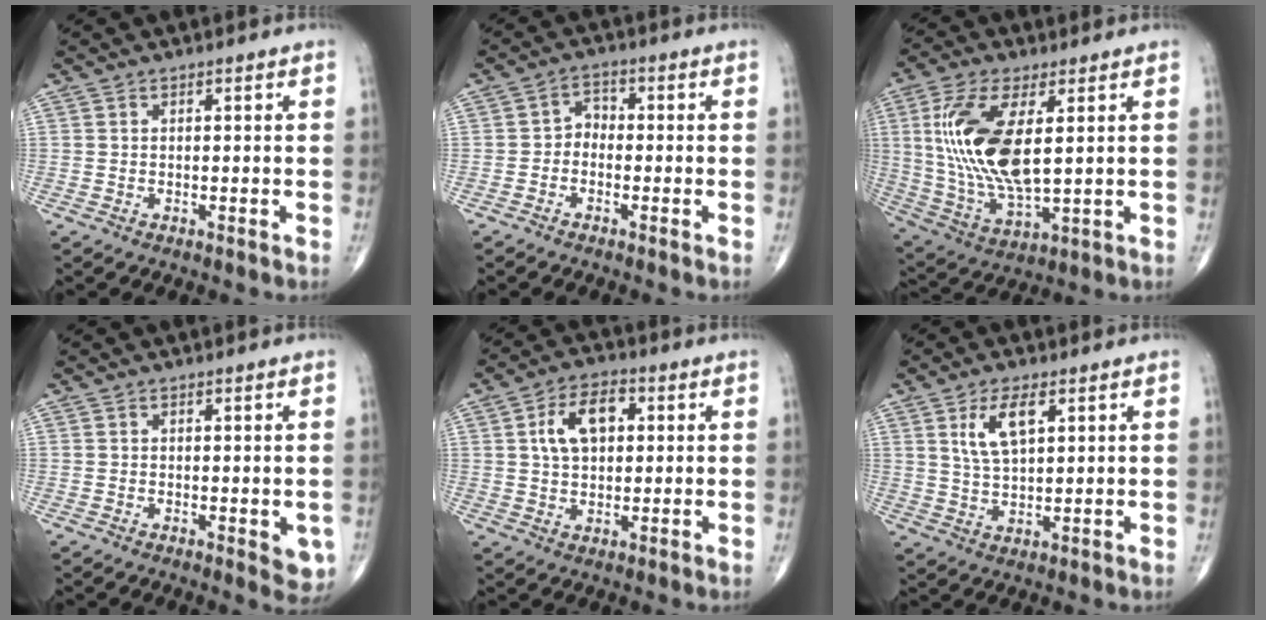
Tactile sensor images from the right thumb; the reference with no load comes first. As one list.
[{"total": 2.9, "force": [-1.0, 2.2, 1.6], "torque": [-0.008, 0.020, -0.032]}, {"total": 17.3, "force": [3.2, 7.2, 15.4], "torque": [-0.325, -0.018, 0.069]}, {"total": 4.3, "force": [-1.1, 1.9, 3.7], "torque": [-0.025, -0.006, -0.013]}, {"total": 9.1, "force": [2.1, 5.6, 6.9], "torque": [-0.109, 0.010, 0.033]}, {"total": 7.1, "force": [2.9, 2.9, 5.8], "torque": [-0.108, -0.010, 0.062]}]